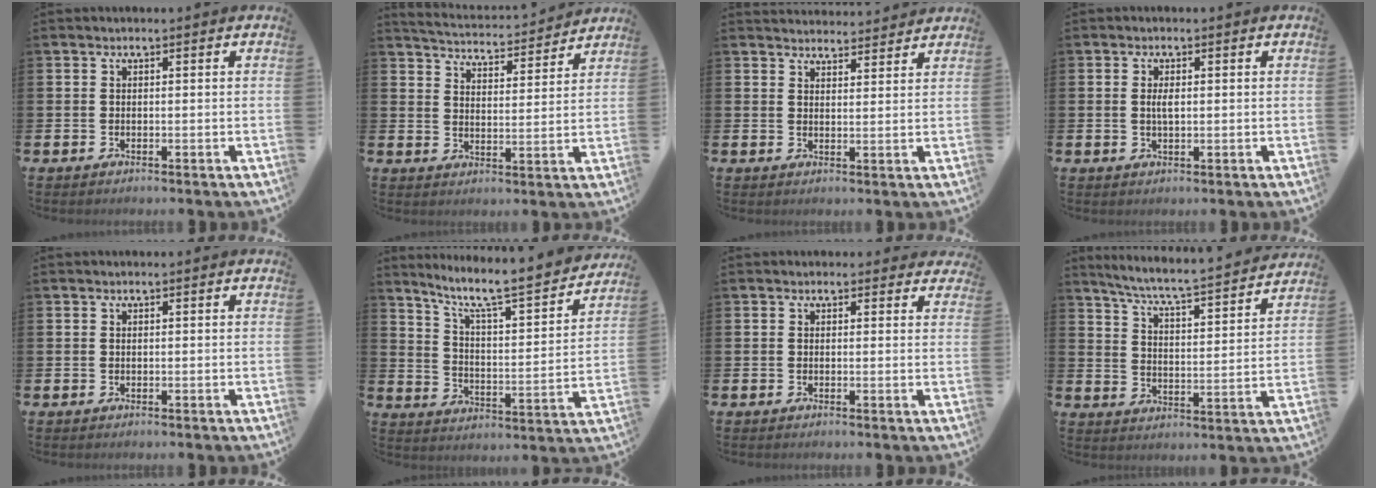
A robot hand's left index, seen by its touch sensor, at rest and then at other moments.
{"total": 4.5, "force": [4.5, 0.5, 0.2], "torque": [-0.023, -0.039, 0.075]}
{"total": 3.5, "force": [3.4, 0.6, -0.3], "torque": [-0.002, -0.020, 0.063]}
{"total": 2.0, "force": [0.3, 0.8, 1.8], "torque": [-0.031, 0.003, 0.001]}
{"total": 0.0}
{"total": 7.9, "force": [7.0, 0.8, 3.5], "torque": [-0.094, -0.057, 0.112]}
{"total": 1.1, "force": [0.8, 0.7, 0.1], "torque": [0.009, 0.006, 0.011]}
{"total": 6.5, "force": [6.2, 0.0, 2.1], "torque": [-0.068, -0.053, 0.101]}